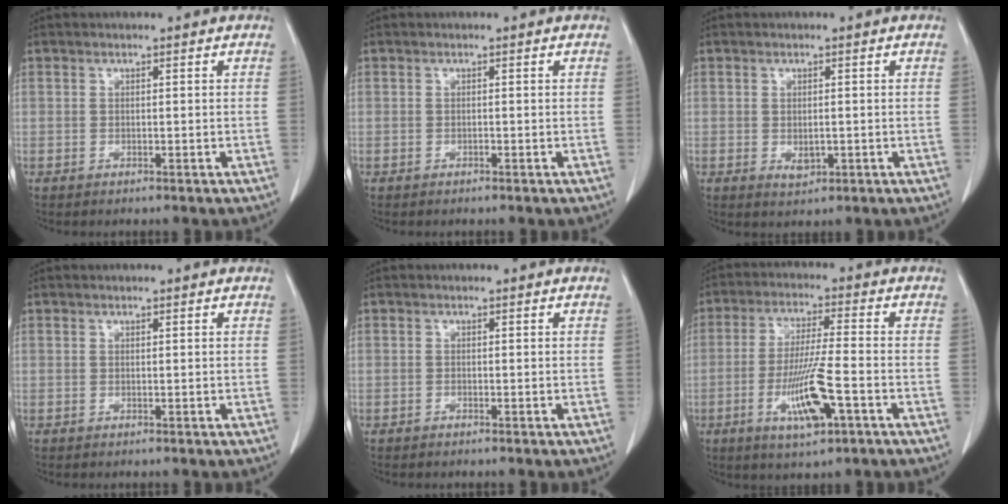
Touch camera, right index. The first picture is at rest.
{"total": 0.0}
{"total": 2.0, "force": [-0.4, 1.2, 1.6], "torque": [-0.027, -0.004, 0.001]}
{"total": 0.0}
{"total": 0.0}
{"total": 10.0, "force": [-3.8, 0.9, 9.2], "torque": [-0.179, -0.013, -0.066]}